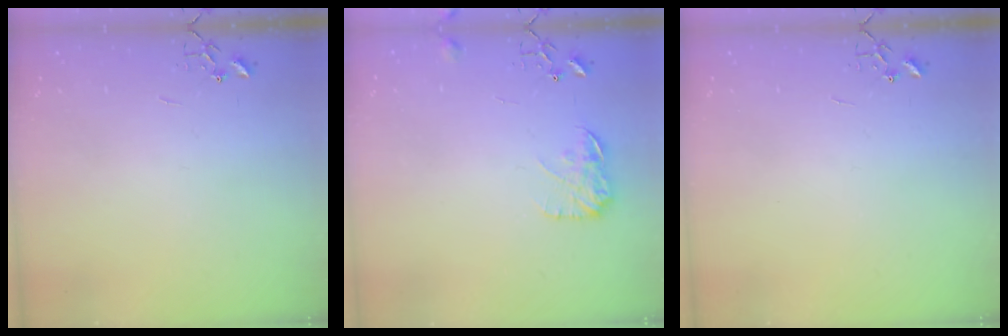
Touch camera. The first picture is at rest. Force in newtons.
{"total": 9.2, "press": 9.2, "slide": 0.4}
{"total": 0.0}